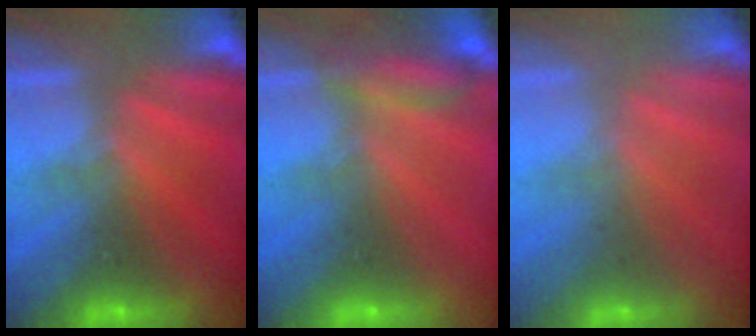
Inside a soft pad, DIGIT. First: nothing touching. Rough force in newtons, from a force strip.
{"total": 2.5}
{"total": 2.5}